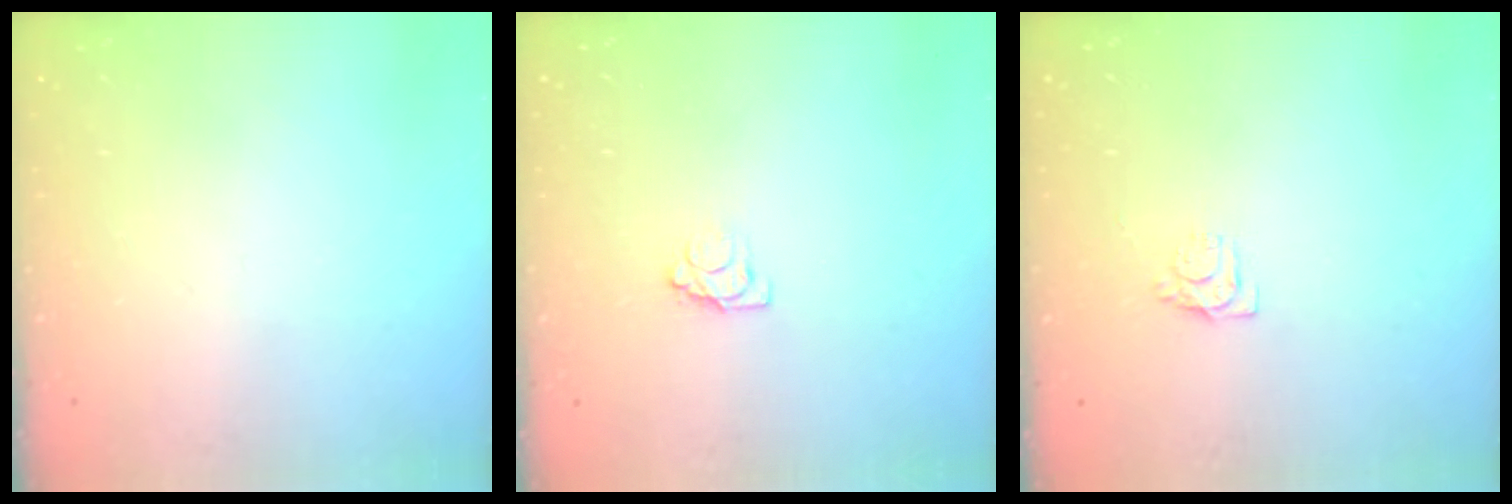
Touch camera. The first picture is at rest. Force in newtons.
{"total": 3.6, "press": 3.6, "slide": 0.4}
{"total": 4.7, "press": 4.6, "slide": 0.7}